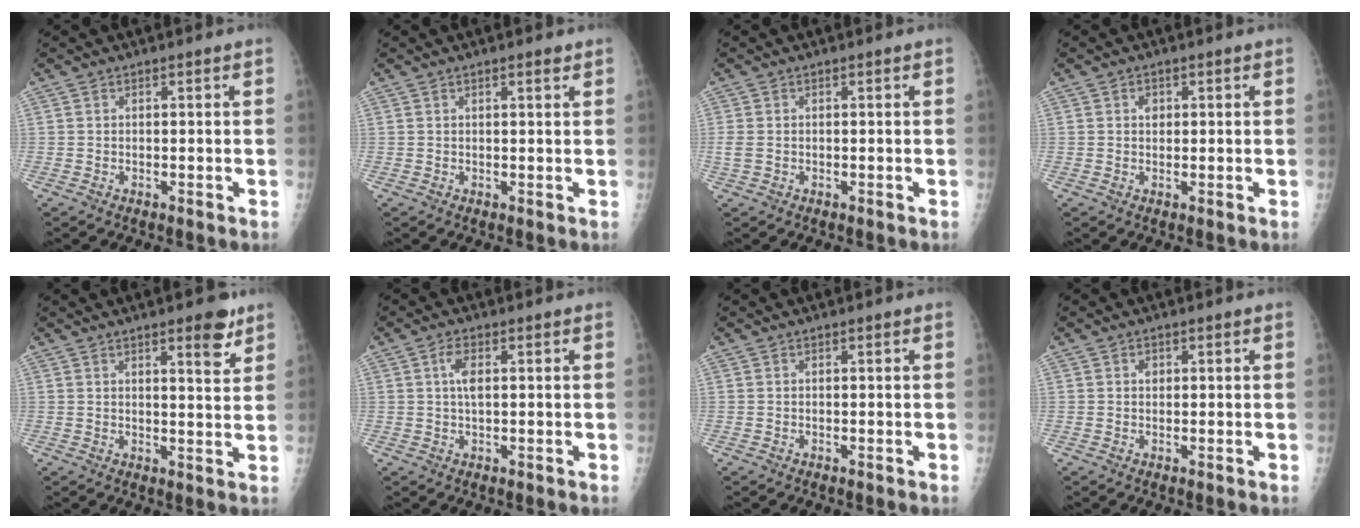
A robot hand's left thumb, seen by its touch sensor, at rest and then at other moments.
{"total": 1.4, "force": [0.9, 0.3, 1.0], "torque": [-0.014, -0.004, 0.013]}
{"total": 2.3, "force": [-0.2, 1.7, 1.6], "torque": [-0.052, -0.001, -0.005]}
{"total": 1.6, "force": [0.4, 1.3, 0.8], "torque": [-0.003, 0.001, 0.005]}
{"total": 5.8, "force": [3.7, 1.4, 4.2], "torque": [-0.046, -0.021, 0.045]}
{"total": 3.1, "force": [0.7, 1.3, 2.8], "torque": [-0.056, 0.005, 0.012]}
{"total": 0.0}
{"total": 1.1, "force": [0.3, 0.9, 0.5], "torque": [-0.001, 0.001, 0.004]}